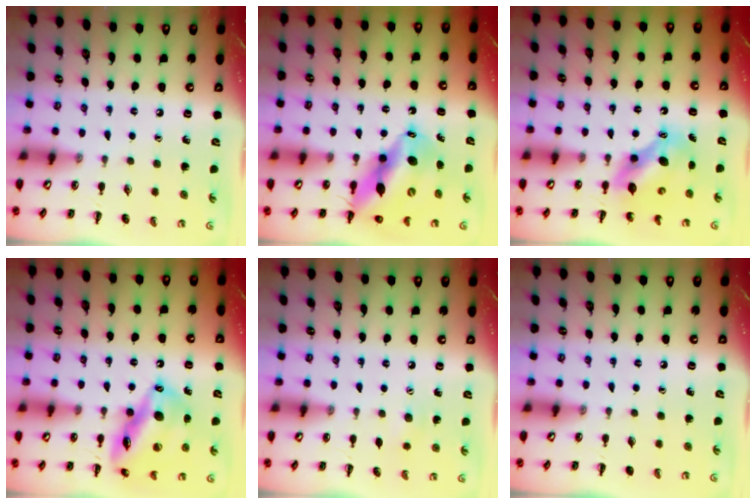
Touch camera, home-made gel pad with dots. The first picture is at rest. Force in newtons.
{"total": 15.3, "press": 14.7, "slide": 4.3}
{"total": 6.5, "press": 6.4, "slide": 1.3}
{"total": 17.9, "press": 17.5, "slide": 4.1}
{"total": 5.0, "press": 4.9, "slide": 0.8}
{"total": 0.0}